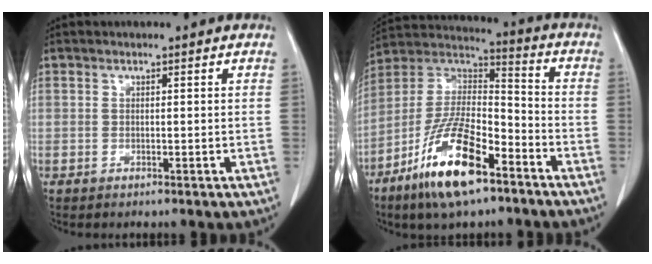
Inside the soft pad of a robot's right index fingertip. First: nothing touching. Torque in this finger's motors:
{"motor_torque": [0.50, -0.46, -0.06, -0.08]}